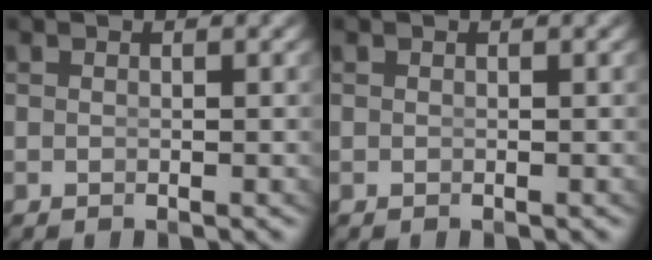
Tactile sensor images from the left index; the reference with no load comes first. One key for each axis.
{"total": 0.0}